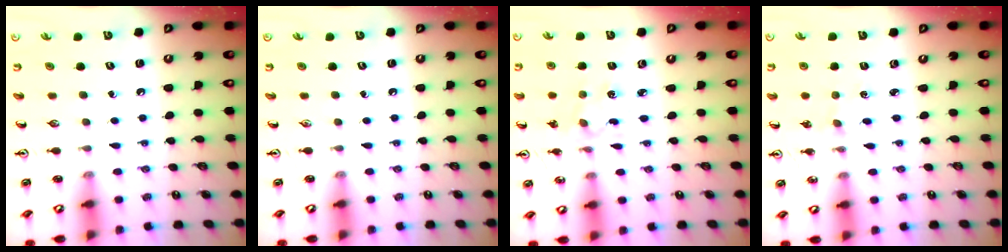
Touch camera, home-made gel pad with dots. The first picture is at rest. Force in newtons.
{"total": 0.0}
{"total": 2.0, "press": 2.0, "slide": 0.2}
{"total": 0.8, "press": 0.8, "slide": 0.2}